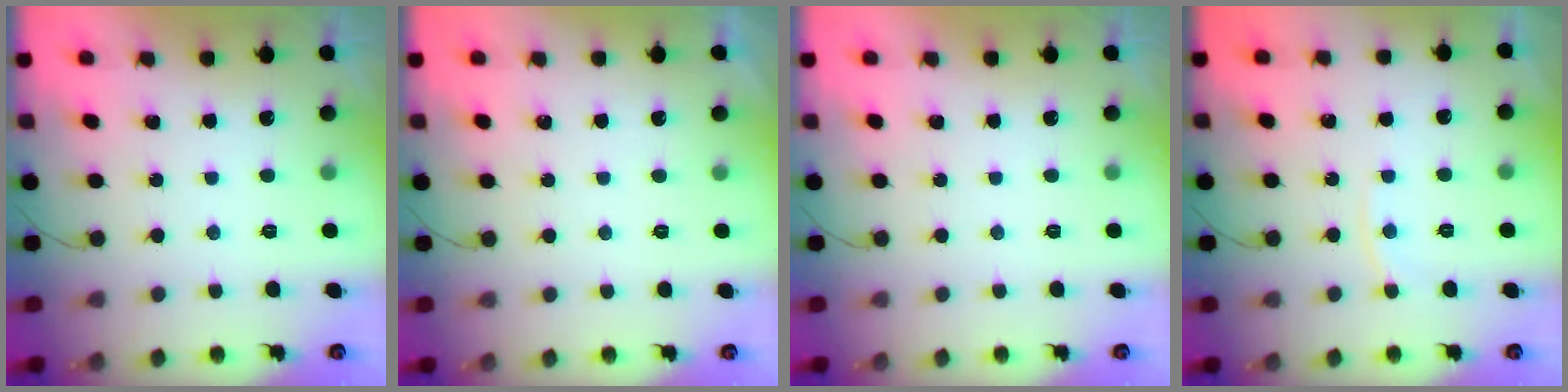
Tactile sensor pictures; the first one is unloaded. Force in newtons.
{"total": 1.1, "press": 1.1, "slide": 0.1}
{"total": 0.0}
{"total": 3.9, "press": 3.9, "slide": 0.6}